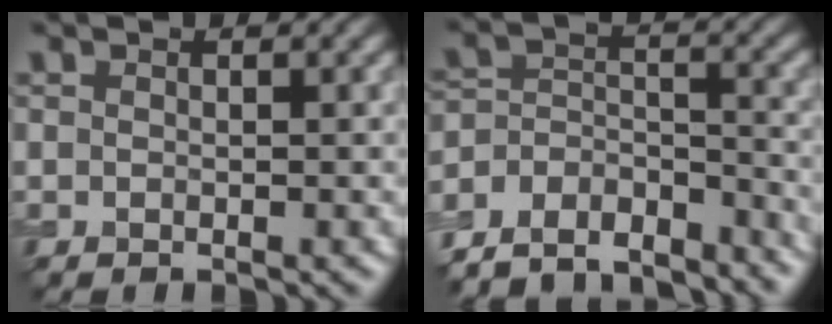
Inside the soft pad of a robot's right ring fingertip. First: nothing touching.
{"total": 9.8, "force": [-8.7, 3.9, 2.4], "torque": [-0.042, 0.007, -0.136]}